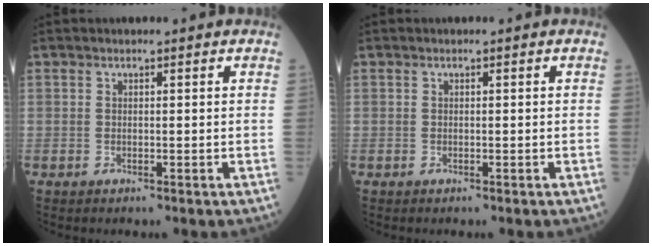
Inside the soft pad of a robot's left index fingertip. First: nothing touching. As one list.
[{"total": 0.0}]